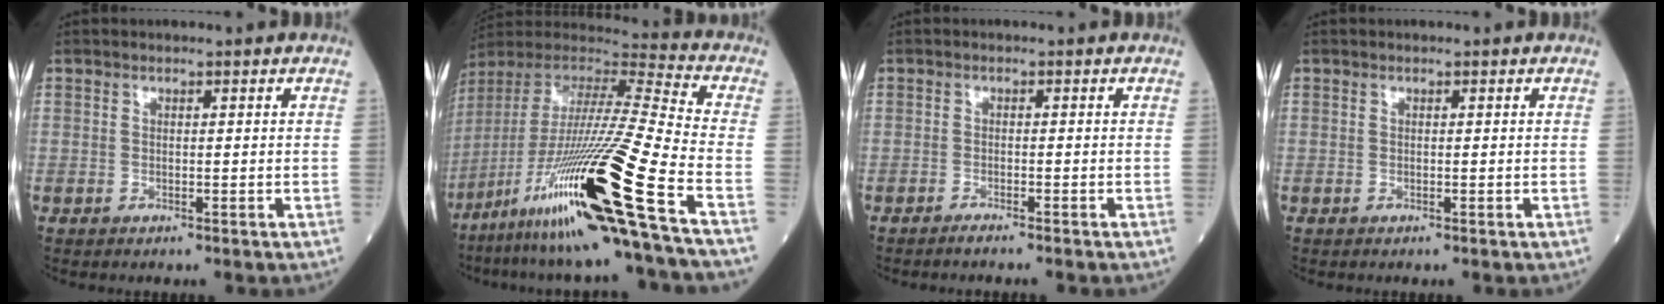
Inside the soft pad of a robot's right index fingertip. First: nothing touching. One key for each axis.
{"total": 27.6, "fx": -13.8, "fy": -1.3, "fz": 23.8, "tx": -0.455, "ty": -0.051, "tz": -0.256}
{"total": 1.7, "fx": -1.5, "fy": -0.3, "fz": 0.8, "tx": -0.012, "ty": 0.002, "tz": -0.020}
{"total": 0.0}